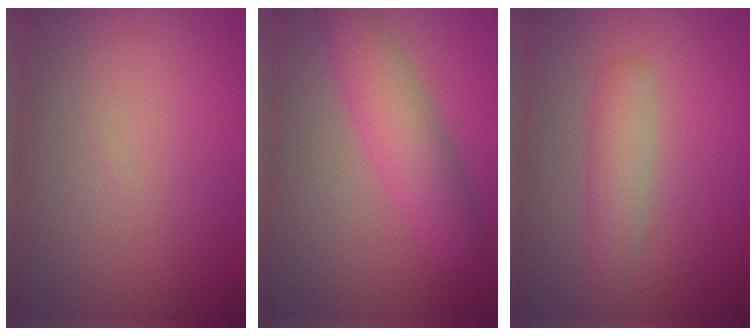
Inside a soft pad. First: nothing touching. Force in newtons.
{"total": 4.6, "press": 4.6, "slide": 0.2}
{"total": 2.5, "press": 2.5, "slide": 0.0}